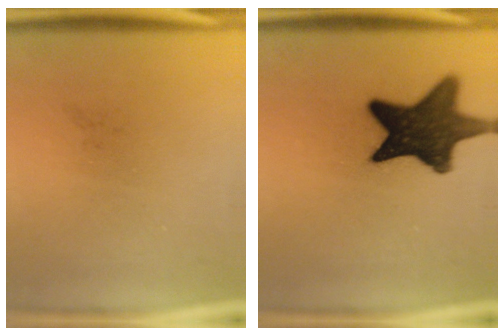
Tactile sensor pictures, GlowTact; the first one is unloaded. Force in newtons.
{"total": 14.8}